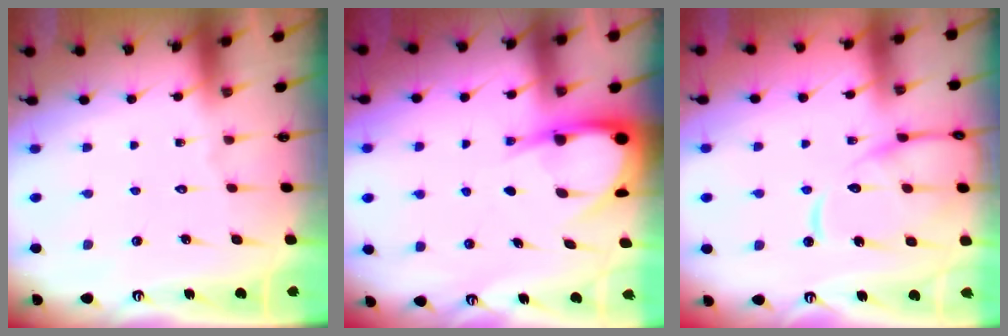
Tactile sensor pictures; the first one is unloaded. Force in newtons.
{"total": 8.0, "press": 7.9, "slide": 0.8}
{"total": 13.1, "press": 13.0, "slide": 1.3}